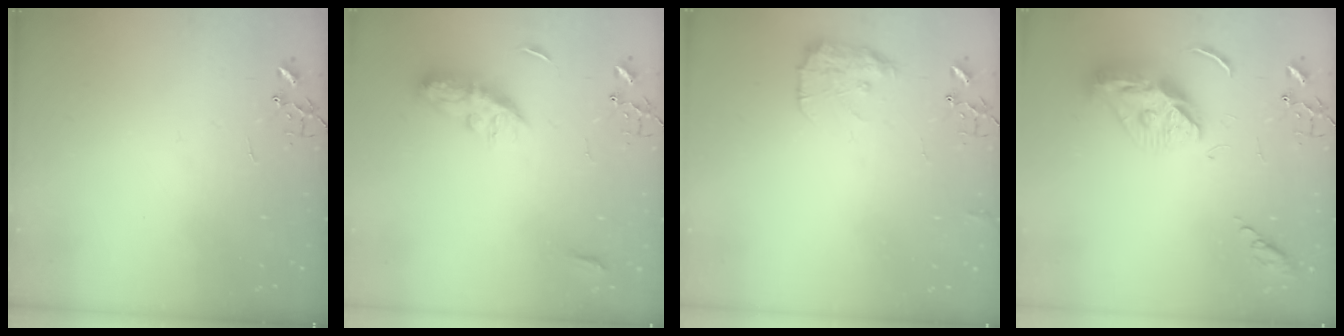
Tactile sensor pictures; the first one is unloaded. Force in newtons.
{"total": 8.2, "press": 8.1, "slide": 0.6}
{"total": 10.8, "press": 10.8, "slide": 0.4}
{"total": 13.1, "press": 13.0, "slide": 1.3}